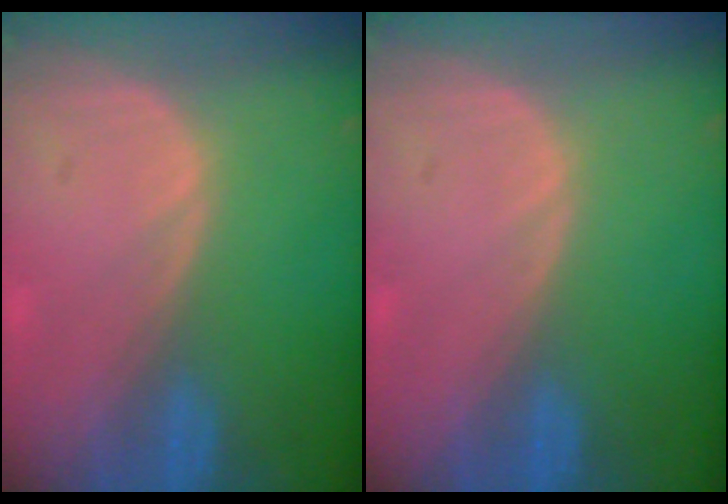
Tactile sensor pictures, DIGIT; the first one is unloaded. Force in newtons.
{"total": 0.0}